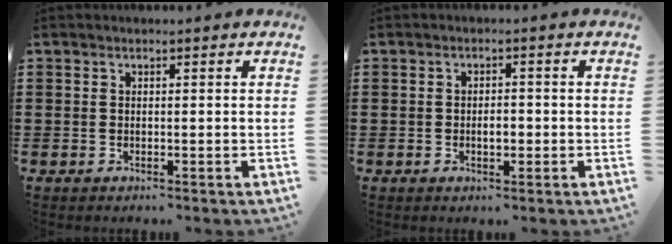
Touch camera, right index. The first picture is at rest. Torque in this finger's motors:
{"motor_torque": [0.04, -0.04, 0.03, 0.02]}